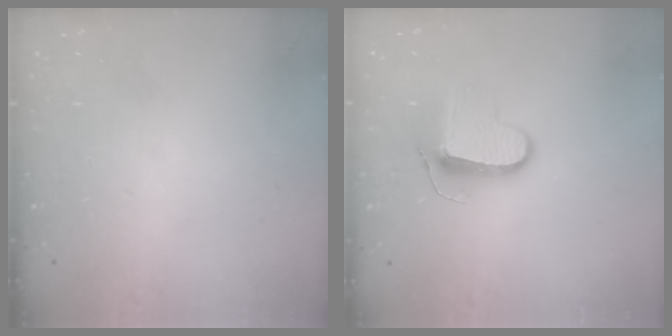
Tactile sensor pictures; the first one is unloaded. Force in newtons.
{"total": 9.8, "press": 9.8, "slide": 0.5}